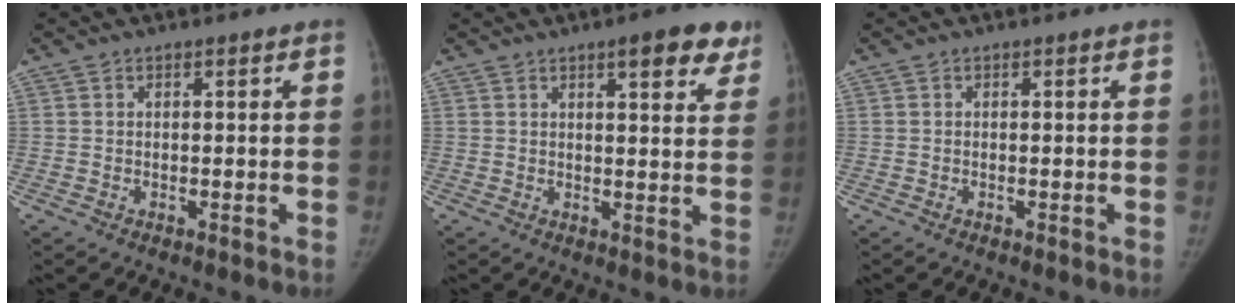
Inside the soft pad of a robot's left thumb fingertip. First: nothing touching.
{"total": 8.0, "force": [4.9, 2.4, 5.9], "torque": [-0.051, -0.019, 0.059]}
{"total": 0.0}